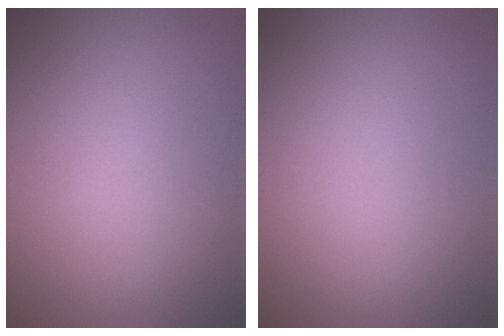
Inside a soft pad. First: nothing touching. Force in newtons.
{"total": 0.0}